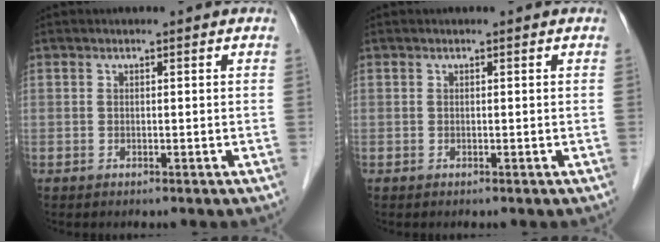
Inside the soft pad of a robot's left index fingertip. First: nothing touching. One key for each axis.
{"total": 0.0}